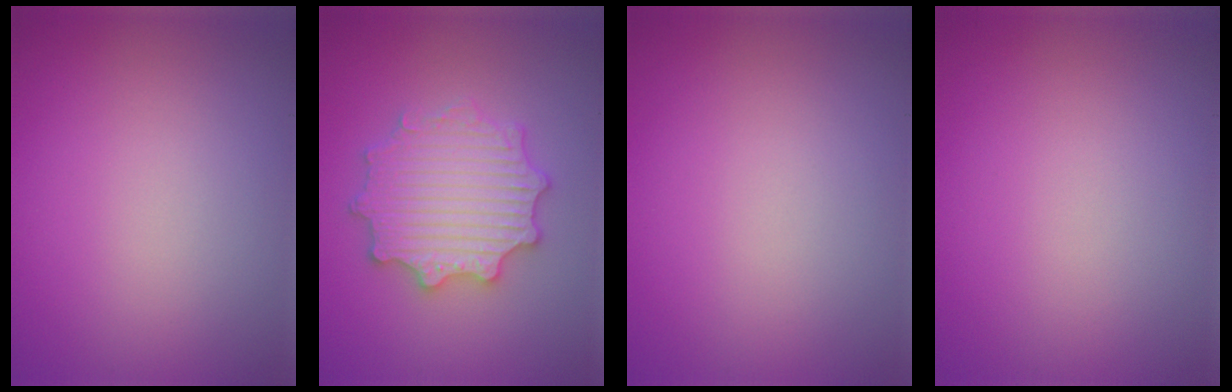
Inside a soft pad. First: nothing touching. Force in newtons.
{"total": 5.6, "press": 5.5, "slide": 1.0}
{"total": 0.0}
{"total": 0.0}